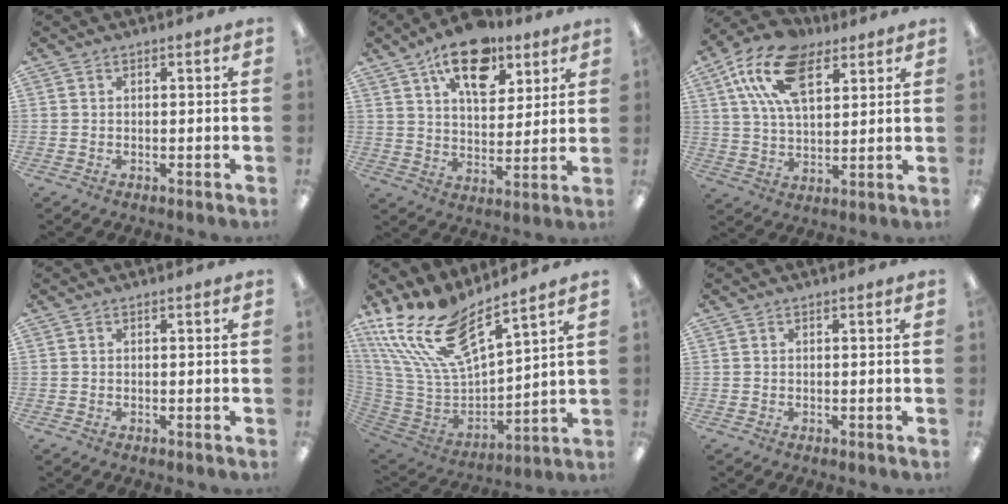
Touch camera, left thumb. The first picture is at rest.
{"total": 15.7, "force": [9.9, 8.1, 9.1], "torque": [-0.128, -0.044, 0.171]}
{"total": 18.0, "force": [9.1, 10.0, 11.9], "torque": [-0.230, -0.016, 0.162]}
{"total": 0.0}
{"total": 19.5, "force": [14.1, 7.1, 11.5], "torque": [-0.253, -0.101, 0.250]}
{"total": 0.0}